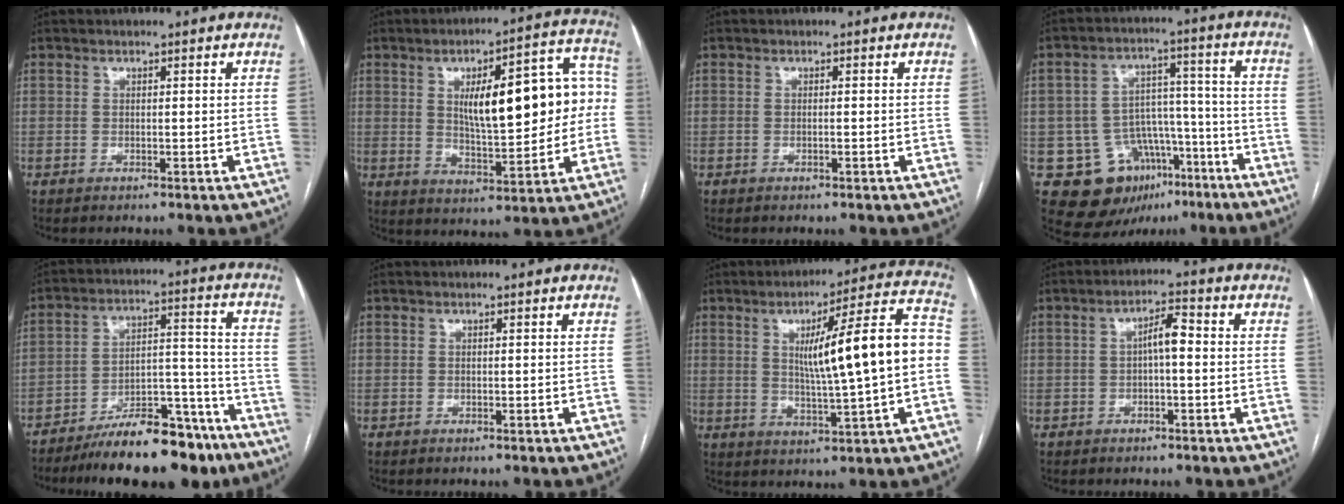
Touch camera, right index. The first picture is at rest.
{"total": 17.3, "force": [1.9, 5.2, 16.4], "torque": [-0.221, 0.039, 0.038]}
{"total": 0.0}
{"total": 14.5, "force": [-7.2, 10.9, 6.4], "torque": [-0.094, 0.056, -0.095]}
{"total": 17.9, "force": [-14.0, 5.3, 9.9], "torque": [-0.122, 0.046, -0.220]}
{"total": 0.0}
{"total": 15.9, "force": [0.6, 0.5, 15.9], "torque": [-0.232, 0.023, 0.010]}
{"total": 3.9, "force": [-0.1, 1.0, 3.7], "torque": [-0.062, 0.015, -0.002]}